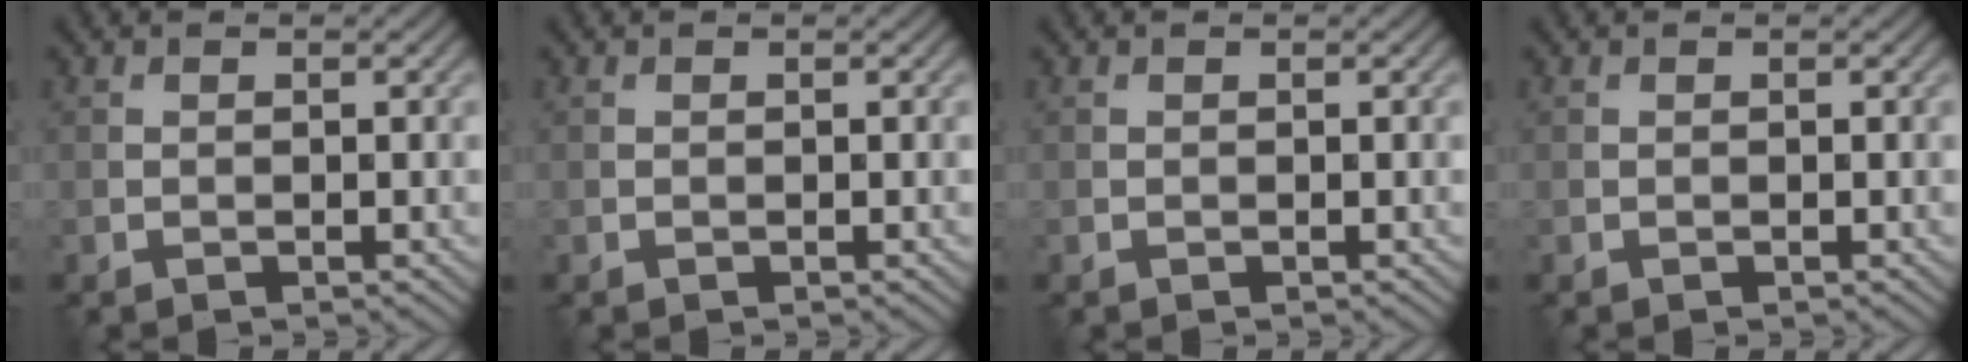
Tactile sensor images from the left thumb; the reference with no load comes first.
{"total": 0.0}
{"total": 0.0}
{"total": 0.0}